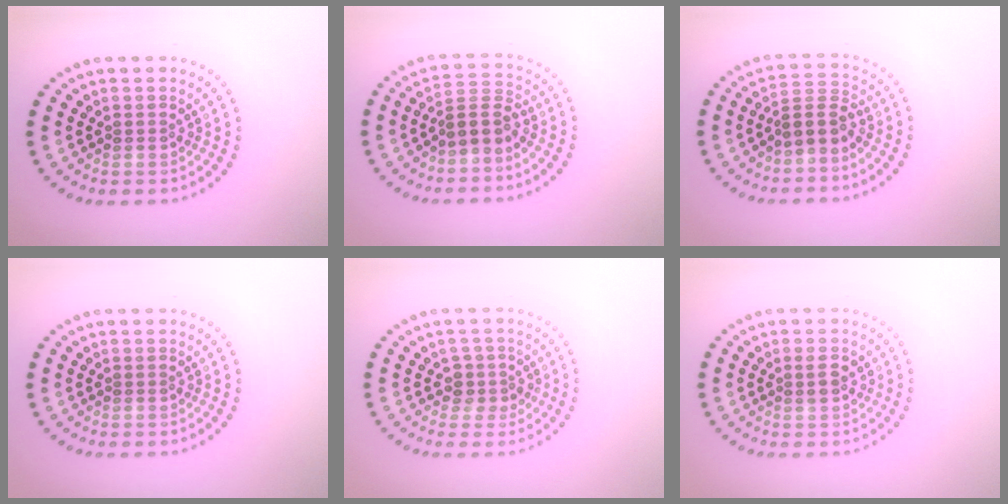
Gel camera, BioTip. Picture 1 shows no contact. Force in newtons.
{"total": 2.8, "press": 2.1, "slide": 1.8}
{"total": 2.9, "press": 2.2, "slide": 1.9}
{"total": 0.0}
{"total": 2.0, "press": 1.6, "slide": 1.1}
{"total": 1.5, "press": 1.4, "slide": 0.5}